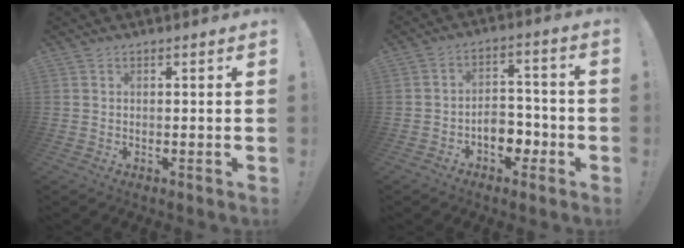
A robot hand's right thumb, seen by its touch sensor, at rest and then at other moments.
{"total": 8.7, "force": [-3.2, 6.4, 4.9], "torque": [-0.076, 0.017, -0.050]}